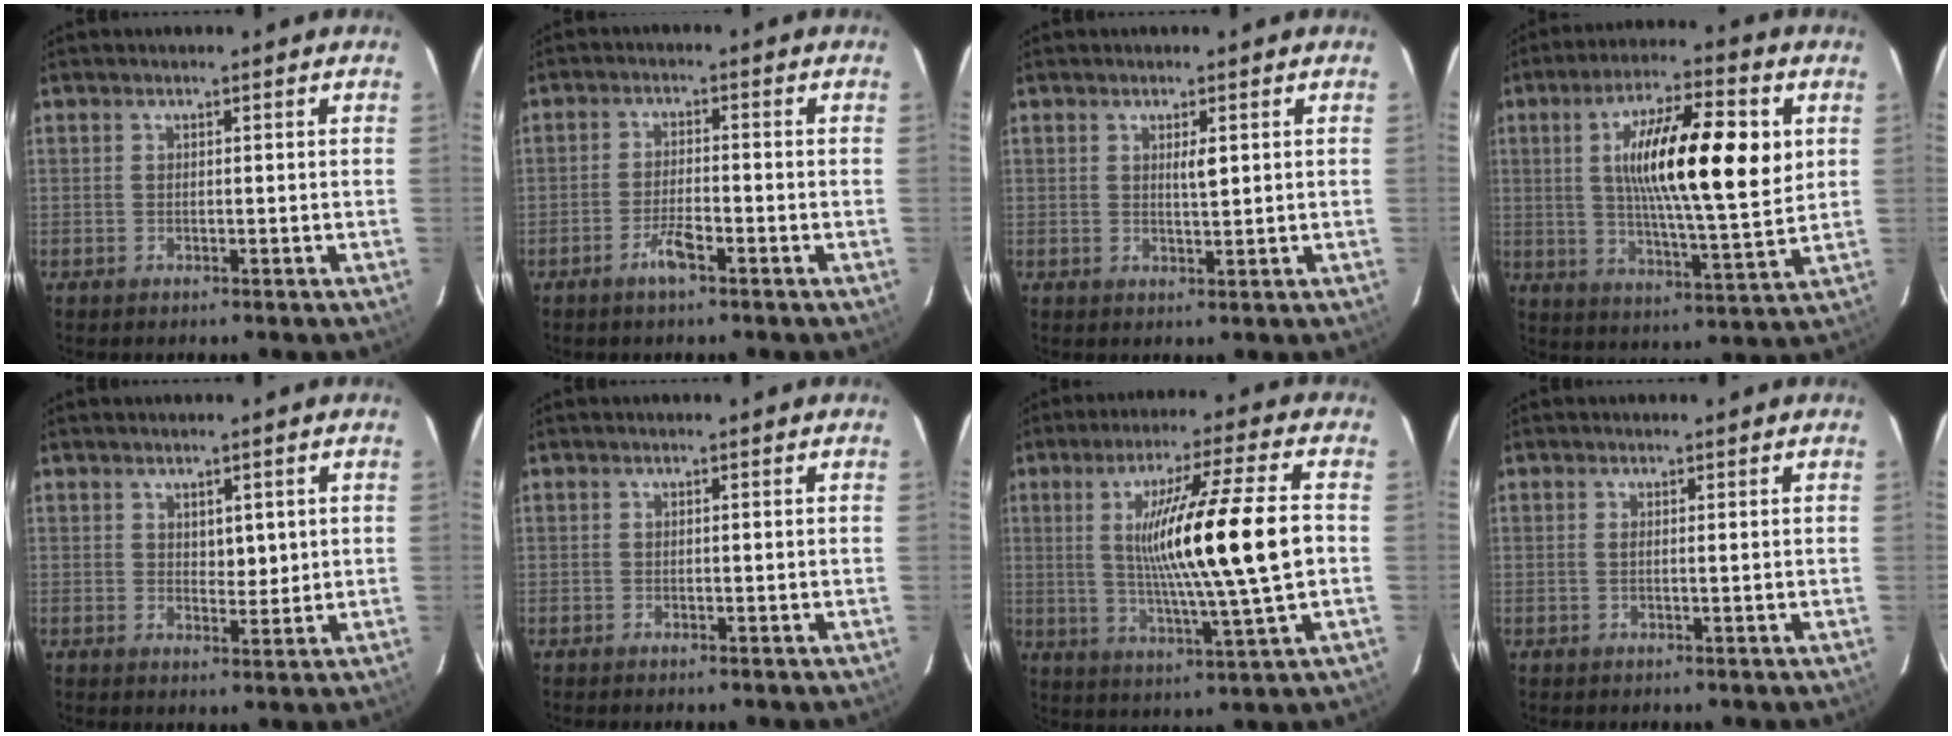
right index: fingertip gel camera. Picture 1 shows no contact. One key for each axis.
{"total": 3.6, "fx": -2.2, "fy": 0.4, "fz": 2.8, "tx": -0.055, "ty": 0.000, "tz": -0.041}
{"total": 1.9, "fx": 0.7, "fy": 0.3, "fz": 1.8, "tx": -0.031, "ty": -0.003, "tz": 0.010}
{"total": 17.7, "fx": 3.6, "fy": 2.7, "fz": 17.2, "tx": -0.295, "ty": 0.007, "tz": 0.055}
{"total": 3.1, "fx": 0.9, "fy": 1.6, "fz": 2.4, "tx": -0.033, "ty": -0.004, "tz": 0.017}
{"total": 0.0}
{"total": 16.7, "fx": 0.9, "fy": -0.8, "fz": 16.6, "tx": -0.286, "ty": -0.003, "tz": 0.012}
{"total": 0.5, "fx": 0.2, "fy": 0.0, "fz": 0.5, "tx": -0.013, "ty": 0.000, "tz": 0.001}